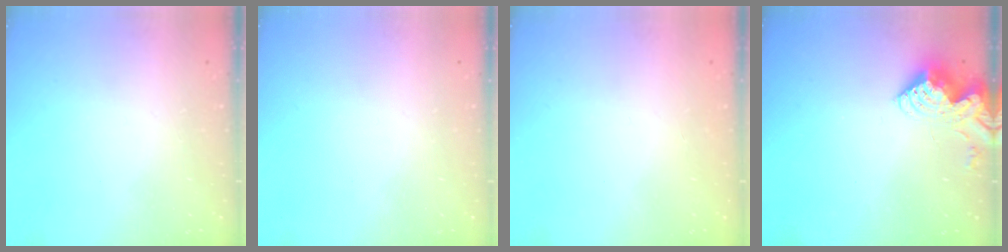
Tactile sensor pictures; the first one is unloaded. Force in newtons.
{"total": 0.0}
{"total": 1.5, "press": 1.3, "slide": 0.9}
{"total": 9.3, "press": 9.3, "slide": 0.6}